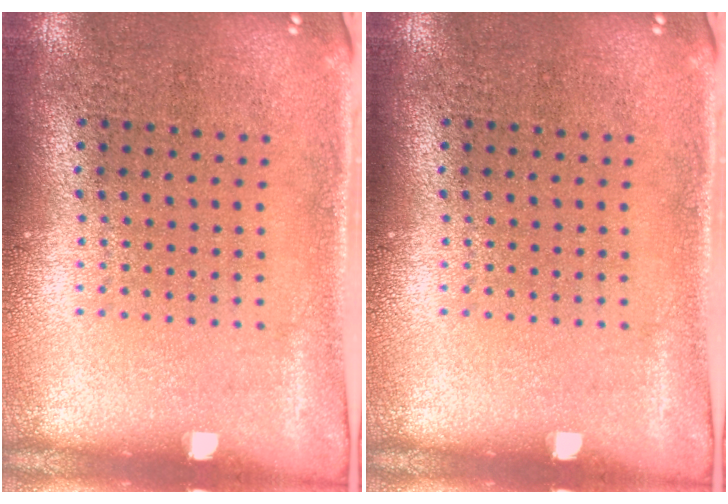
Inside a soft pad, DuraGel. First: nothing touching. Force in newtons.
{"total": 0.0}